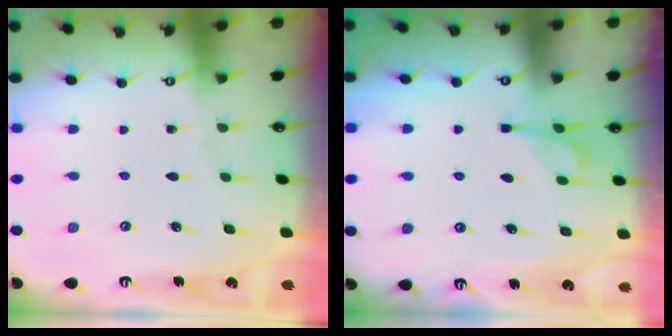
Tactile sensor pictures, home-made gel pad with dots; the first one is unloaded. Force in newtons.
{"total": 5.5, "press": 5.5, "slide": 0.6}